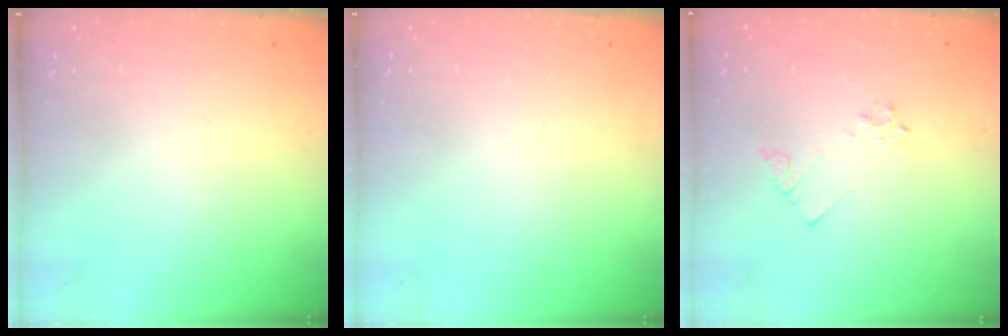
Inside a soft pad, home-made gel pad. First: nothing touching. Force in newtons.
{"total": 0.0}
{"total": 3.3, "press": 3.2, "slide": 0.5}